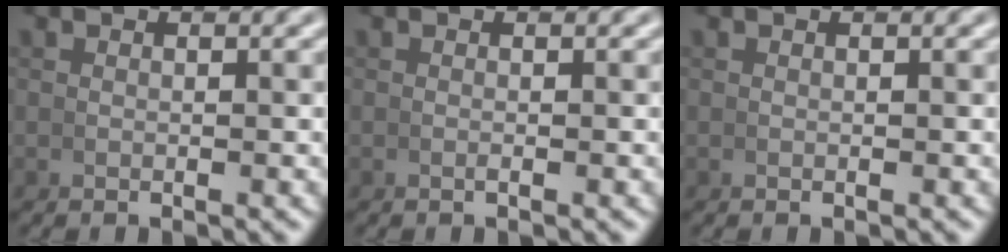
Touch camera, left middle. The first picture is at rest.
{"total": 0.0}
{"total": 0.0}